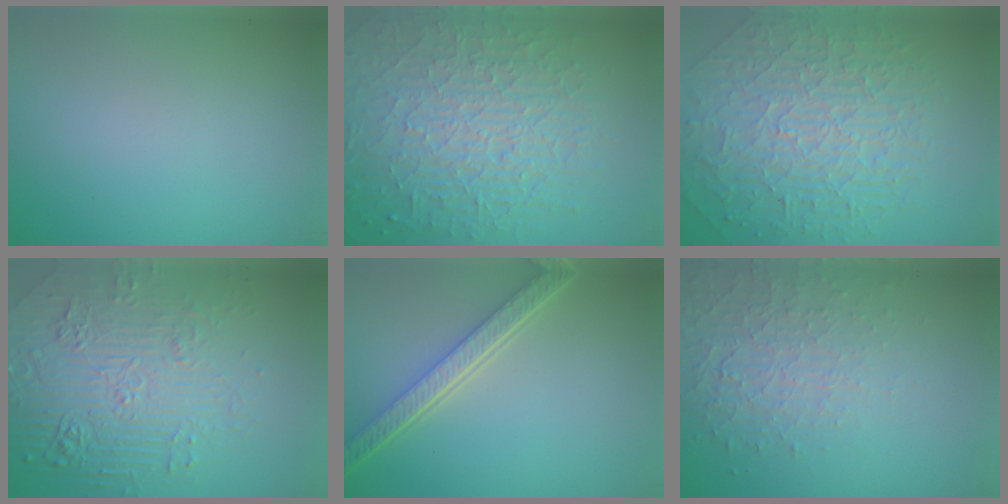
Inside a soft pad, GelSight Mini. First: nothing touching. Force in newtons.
{"total": 10.2, "press": 6.8, "slide": 7.6}
{"total": 10.1, "press": 6.6, "slide": 7.6}
{"total": 8.1, "press": 5.8, "slide": 5.7}
{"total": 5.3, "press": 3.9, "slide": 3.5}
{"total": 4.8, "press": 3.2, "slide": 3.6}